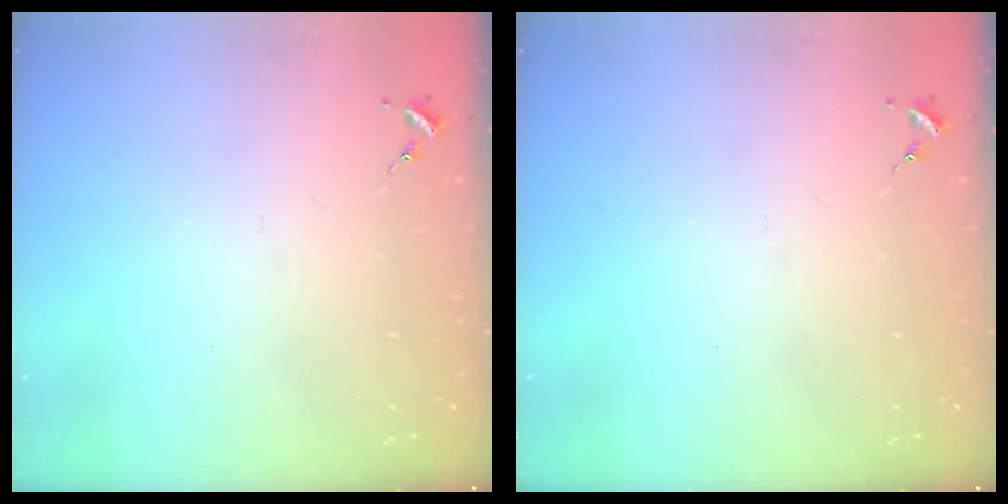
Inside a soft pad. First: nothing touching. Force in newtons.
{"total": 0.0}